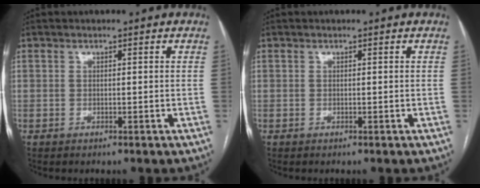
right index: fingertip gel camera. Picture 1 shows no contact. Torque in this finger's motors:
{"motor_torque": [0.00, 0.00, 0.00, 0.00]}